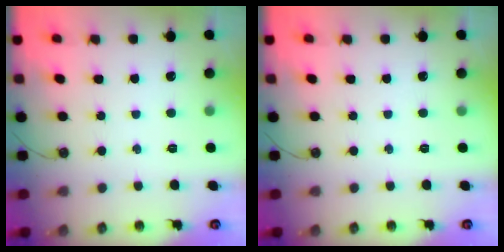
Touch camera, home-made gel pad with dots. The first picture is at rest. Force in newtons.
{"total": 0.0}